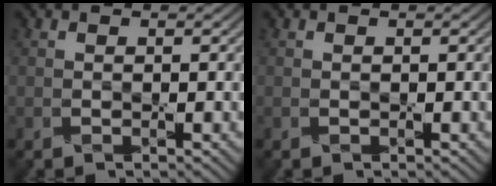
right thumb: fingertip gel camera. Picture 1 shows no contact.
{"total": 0.0}